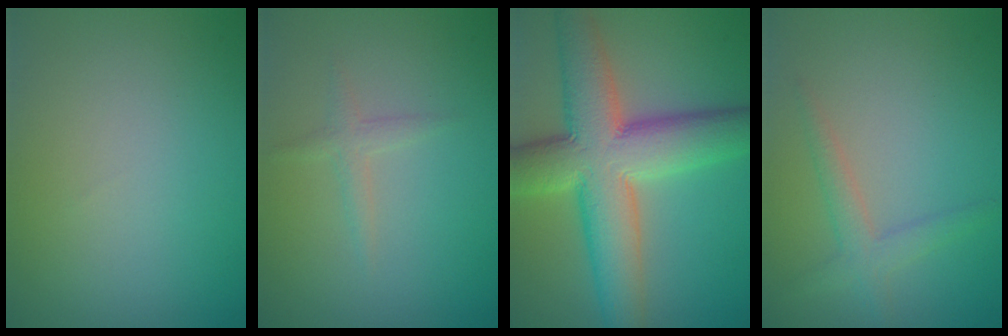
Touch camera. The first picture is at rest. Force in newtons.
{"total": 1.2, "press": 1.2, "slide": 0.0}
{"total": 11.2, "press": 11.2, "slide": 0.5}
{"total": 2.1, "press": 2.1, "slide": 0.1}